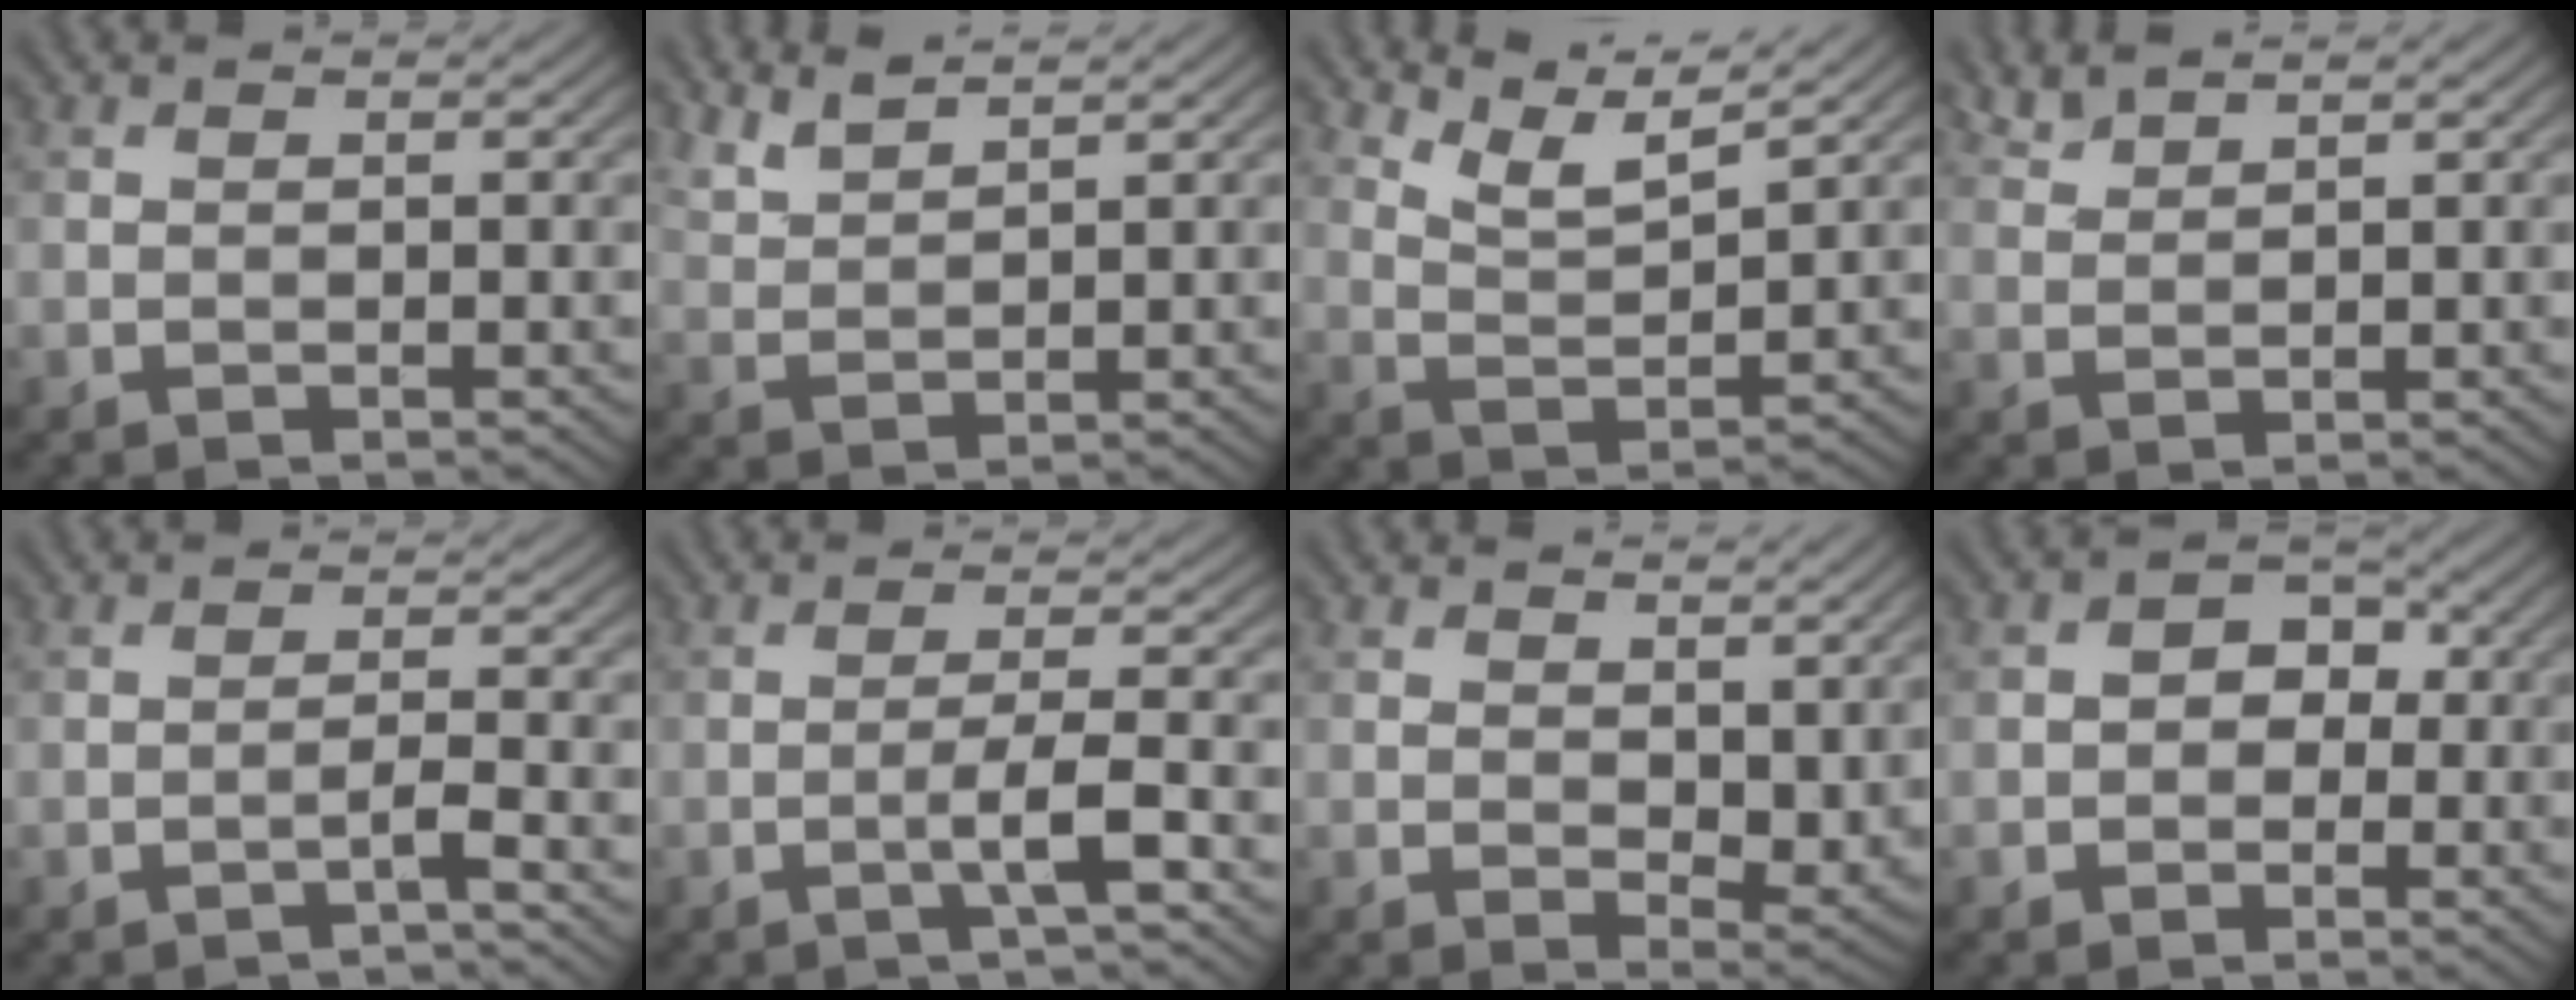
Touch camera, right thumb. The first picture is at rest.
{"total": 4.0, "force": [3.5, 0.6, 1.8], "torque": [-0.038, 0.002, 0.076]}
{"total": 6.3, "force": [5.2, 1.0, 3.5], "torque": [-0.084, -0.002, 0.103]}
{"total": 2.5, "force": [2.2, 0.3, 1.1], "torque": [-0.026, 0.006, 0.049]}
{"total": 2.0, "force": [-1.3, -0.1, 1.5], "torque": [-0.022, 0.014, -0.034]}
{"total": 3.8, "force": [-1.6, 0.1, 3.4], "torque": [-0.059, 0.016, -0.041]}
{"total": 6.2, "force": [2.8, 3.4, 4.3], "torque": [-0.075, -0.009, 0.054]}
{"total": 3.3, "force": [-0.4, 2.7, 1.9], "torque": [-0.019, 0.005, -0.017]}